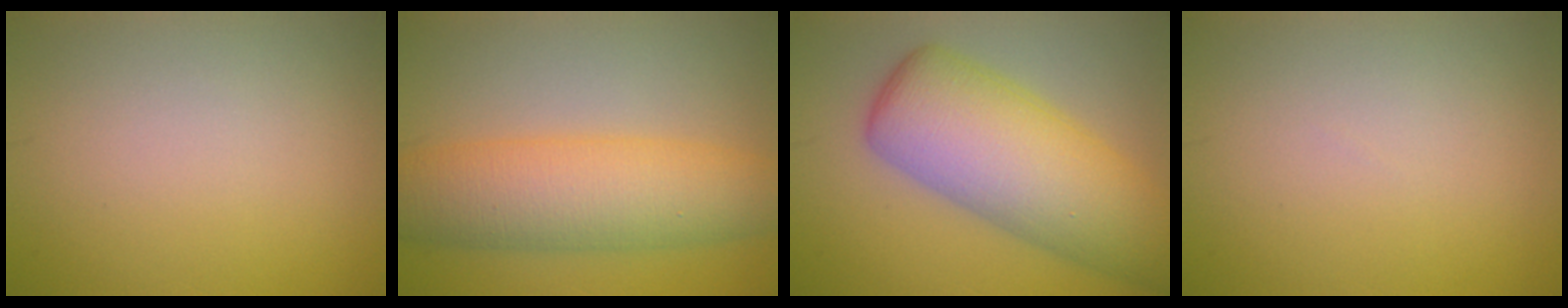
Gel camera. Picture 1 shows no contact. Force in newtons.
{"total": 8.0, "press": 8.0, "slide": 0.1}
{"total": 10.9, "press": 10.9, "slide": 0.1}
{"total": 0.0}